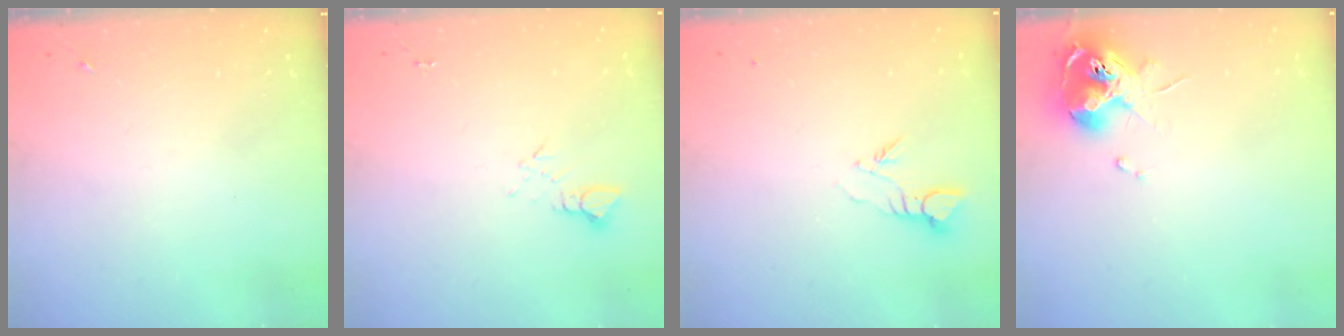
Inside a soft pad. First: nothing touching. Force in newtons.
{"total": 2.7, "press": 2.7, "slide": 0.2}
{"total": 3.5, "press": 3.5, "slide": 0.2}
{"total": 10.7, "press": 10.6, "slide": 0.9}